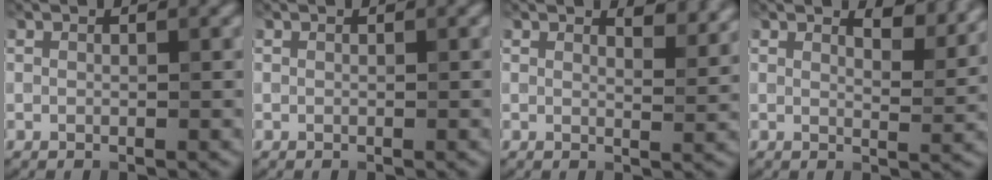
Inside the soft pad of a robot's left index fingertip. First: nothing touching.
{"total": 0.0}
{"total": 2.9, "force": [2.4, 0.8, 1.5], "torque": [-0.018, -0.004, 0.031]}
{"total": 3.6, "force": [2.8, 1.0, 1.9], "torque": [-0.027, -0.003, 0.037]}